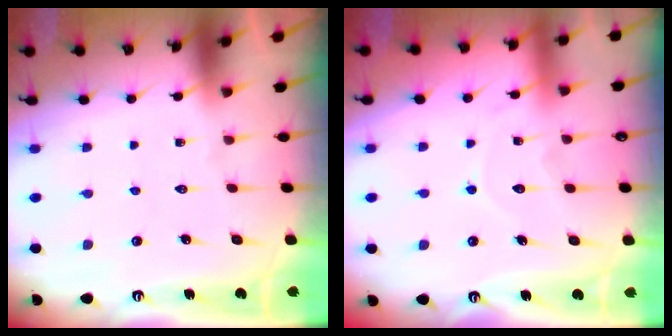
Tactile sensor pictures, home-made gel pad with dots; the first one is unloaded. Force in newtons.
{"total": 7.9, "press": 7.8, "slide": 0.8}